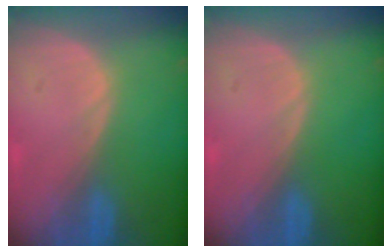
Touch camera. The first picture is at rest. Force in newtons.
{"total": 0.0}